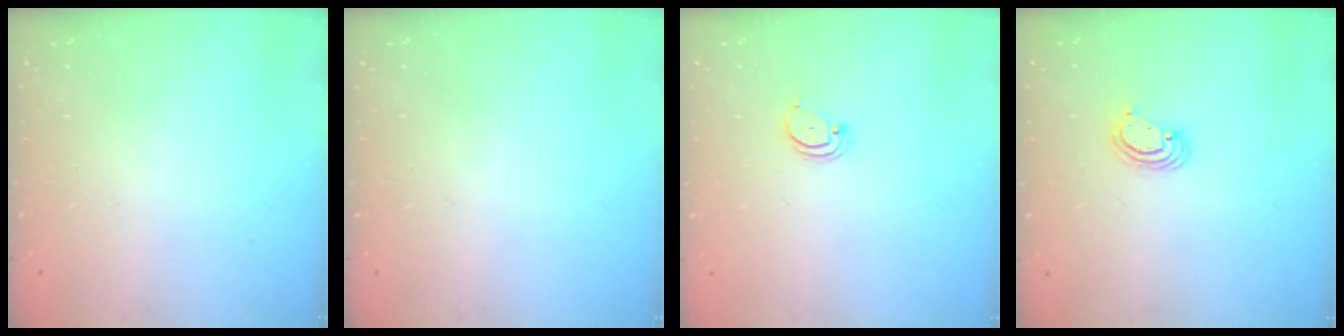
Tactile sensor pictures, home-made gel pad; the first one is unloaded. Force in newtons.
{"total": 0.0}
{"total": 1.4, "press": 1.3, "slide": 0.1}
{"total": 4.0, "press": 3.9, "slide": 0.3}